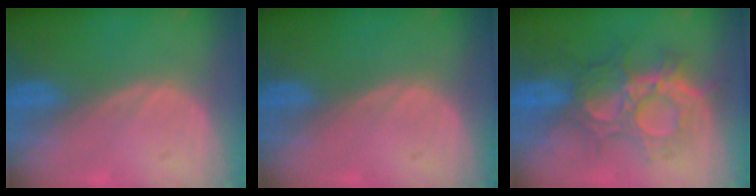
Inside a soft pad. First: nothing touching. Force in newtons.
{"total": 0.0}
{"total": 8.9, "press": 8.9, "slide": 0.3}